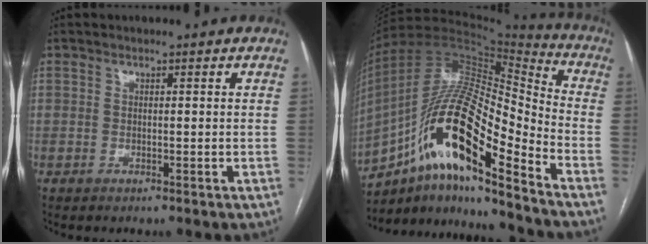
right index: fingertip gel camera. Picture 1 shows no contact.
{"total": 21.0, "force": [-10.9, 4.2, 17.5], "torque": [-0.340, 0.011, -0.191]}